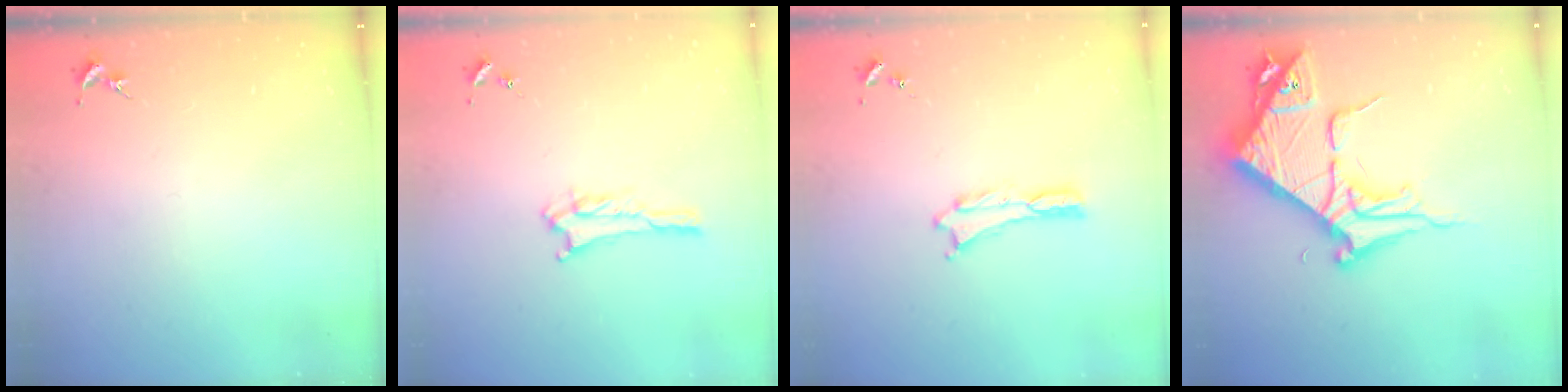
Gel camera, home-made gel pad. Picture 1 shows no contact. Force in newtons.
{"total": 2.8, "press": 2.8, "slide": 0.3}
{"total": 0.0}
{"total": 9.2, "press": 9.2, "slide": 1.1}